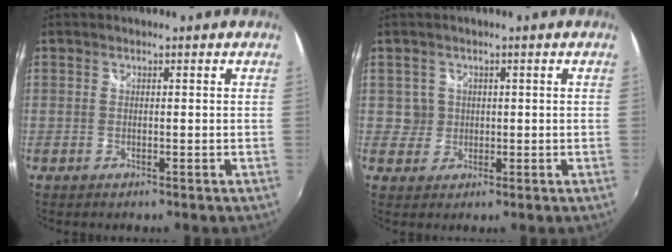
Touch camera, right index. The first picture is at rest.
{"total": 2.9, "force": [0.4, 2.8, 0.0], "torque": [0.010, 0.012, 0.007]}